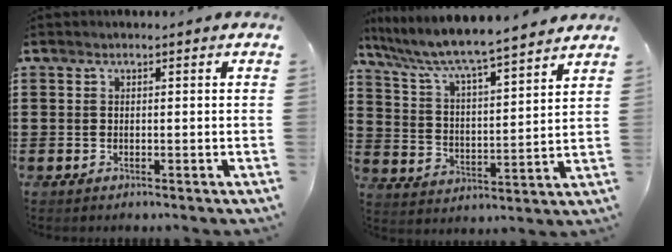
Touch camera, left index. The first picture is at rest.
{"total": 5.7, "force": [5.2, 0.0, 2.4], "torque": [-0.073, -0.039, 0.080]}